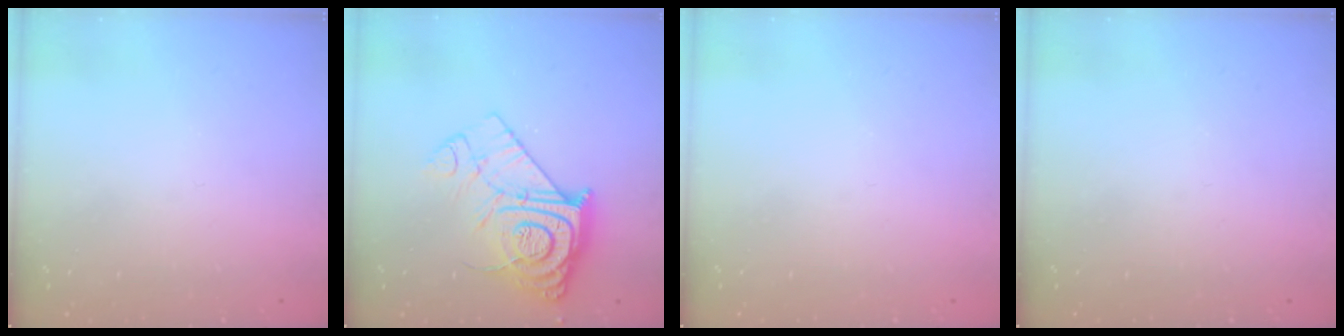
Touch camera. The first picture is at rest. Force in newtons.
{"total": 14.9, "press": 14.8, "slide": 1.0}
{"total": 0.0}
{"total": 0.0}